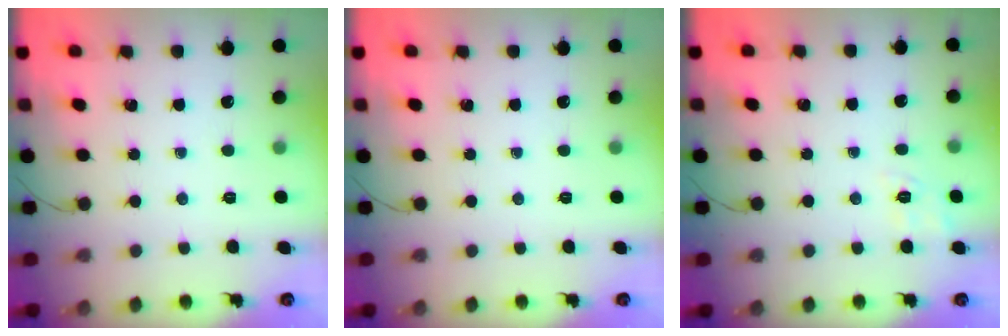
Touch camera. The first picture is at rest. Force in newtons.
{"total": 0.0}
{"total": 5.3, "press": 4.9, "slide": 2.0}